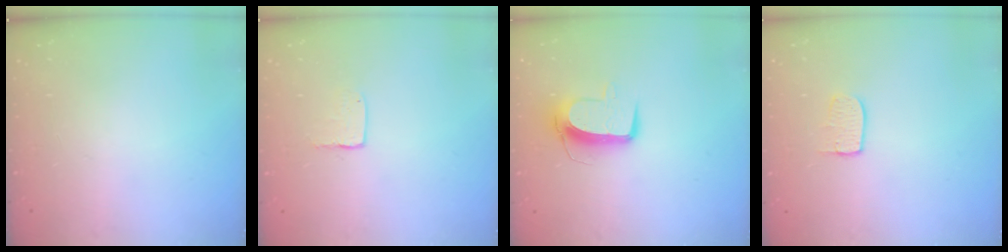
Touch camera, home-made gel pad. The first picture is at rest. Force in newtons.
{"total": 3.4, "press": 3.4, "slide": 0.2}
{"total": 10.3, "press": 10.3, "slide": 0.5}
{"total": 5.4, "press": 5.4, "slide": 0.3}